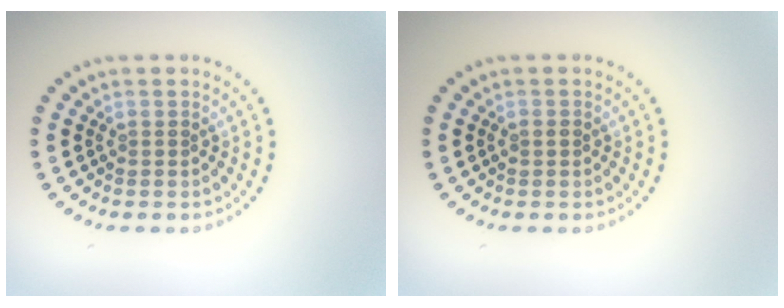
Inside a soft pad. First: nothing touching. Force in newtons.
{"total": 0.8, "press": 0.8, "slide": 0.2}